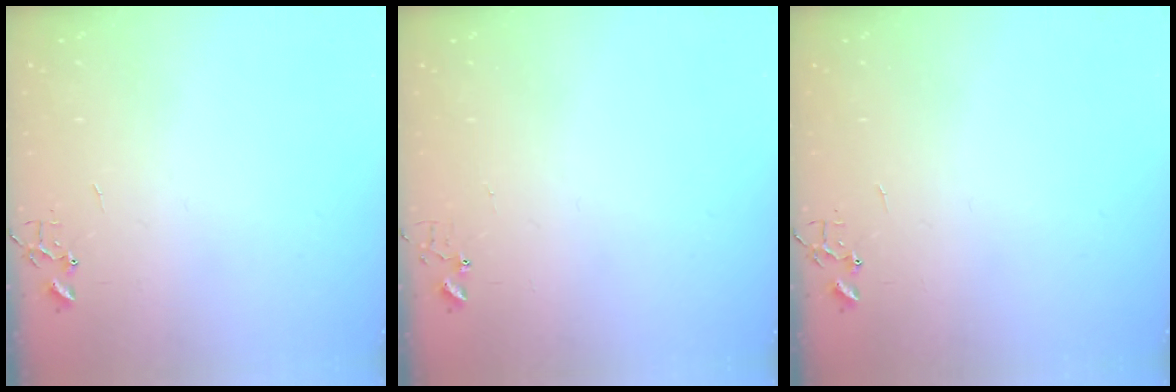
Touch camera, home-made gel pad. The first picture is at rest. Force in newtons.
{"total": 5.0, "press": 5.0, "slide": 0.3}
{"total": 0.0}